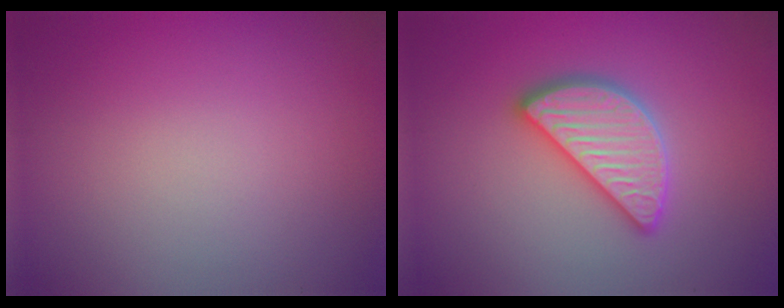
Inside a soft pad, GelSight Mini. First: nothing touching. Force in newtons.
{"total": 4.7, "press": 4.7, "slide": 0.5}